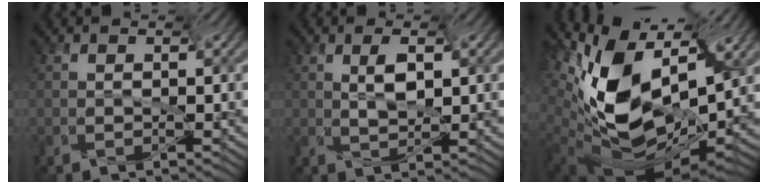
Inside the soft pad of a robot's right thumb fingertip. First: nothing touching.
{"total": 2.7, "force": [-1.3, 0.9, 2.2], "torque": [-0.052, 0.006, -0.014]}
{"total": 13.3, "force": [-0.9, 9.2, 9.6], "torque": [-0.215, -0.014, 0.016]}